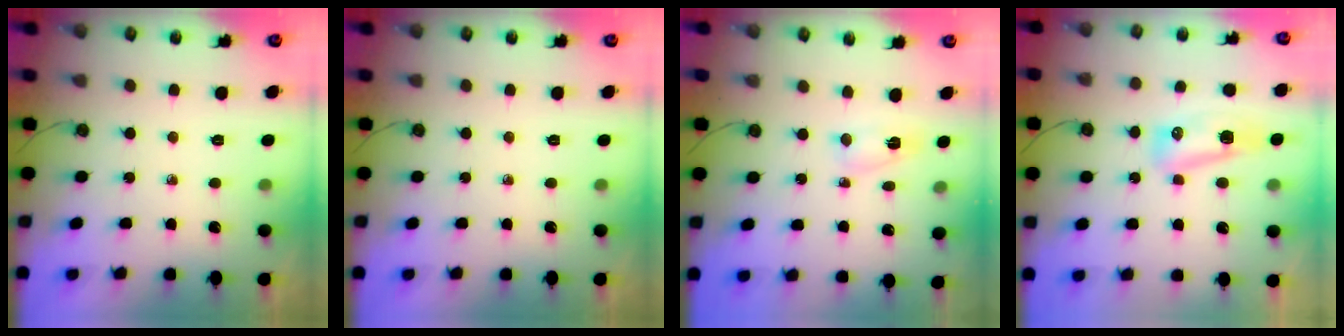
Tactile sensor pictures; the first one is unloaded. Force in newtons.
{"total": 0.0}
{"total": 3.1, "press": 3.1, "slide": 0.3}
{"total": 8.3, "press": 8.1, "slide": 1.5}